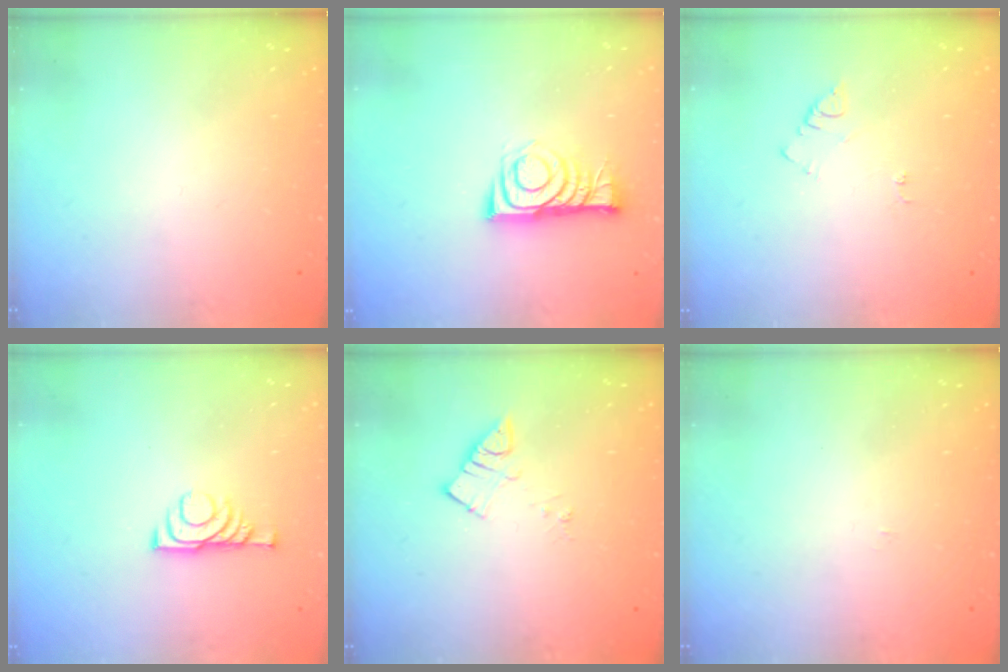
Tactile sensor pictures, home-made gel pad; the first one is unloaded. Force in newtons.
{"total": 8.2, "press": 8.2, "slide": 0.9}
{"total": 4.2, "press": 4.2, "slide": 0.4}
{"total": 7.2, "press": 7.1, "slide": 1.1}
{"total": 5.0, "press": 5.0, "slide": 0.4}
{"total": 2.2, "press": 2.2, "slide": 0.3}